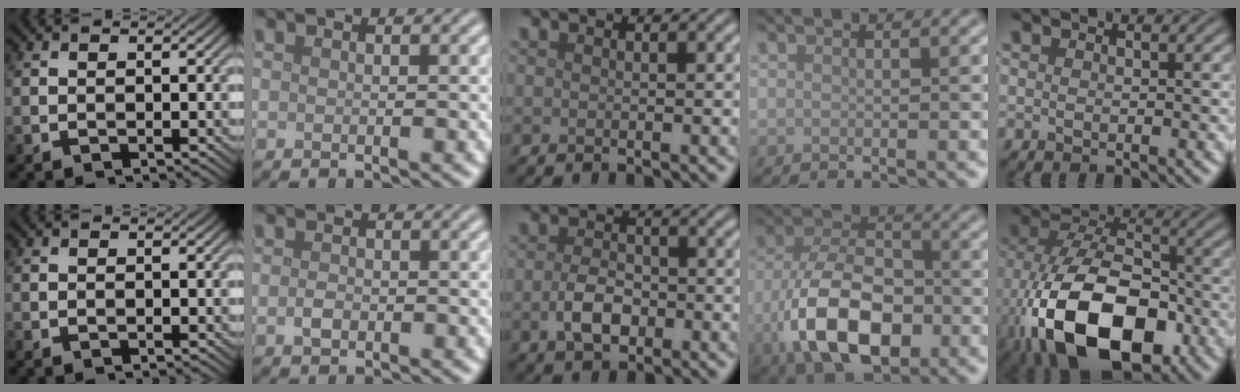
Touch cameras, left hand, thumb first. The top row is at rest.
{"index": {"total": 1.2, "force": [-0.4, 0.8, 0.9], "torque": [-0.019, -0.001, -0.009]}, "middle": {"total": 3.3, "force": [-0.9, 2.1, 2.4], "torque": [-0.049, -0.002, -0.018]}, "ring": {"total": 10.3, "force": [-3.6, 5.8, 7.7], "torque": [-0.160, -0.008, -0.073]}, "little": {"total": 14.0, "force": [-6.2, 7.4, 10.1], "torque": [-0.196, -0.030, -0.111]}}